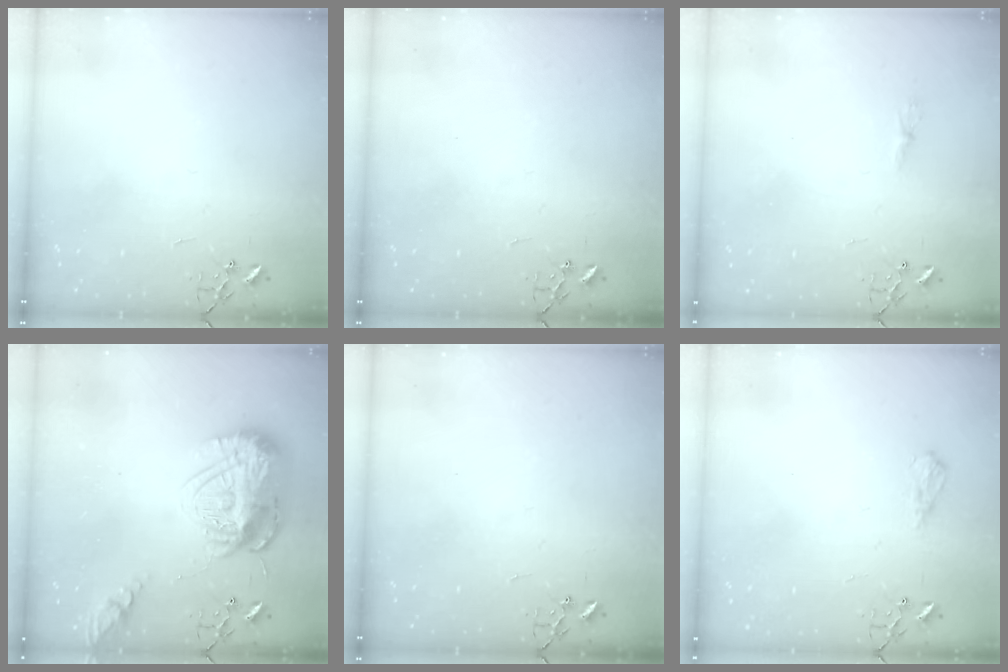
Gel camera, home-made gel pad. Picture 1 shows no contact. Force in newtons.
{"total": 0.0}
{"total": 4.1, "press": 4.1, "slide": 0.5}
{"total": 18.0, "press": 17.9, "slide": 1.8}
{"total": 0.0}
{"total": 8.2, "press": 8.2, "slide": 0.9}